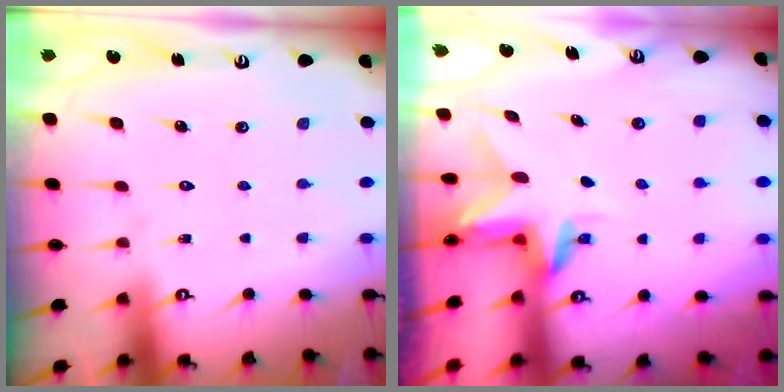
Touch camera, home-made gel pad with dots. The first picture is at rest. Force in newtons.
{"total": 3.1, "press": 3.1, "slide": 0.3}